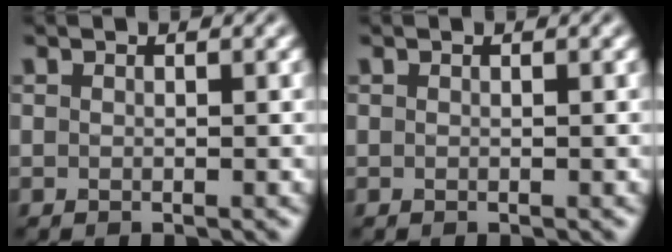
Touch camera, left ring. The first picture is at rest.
{"total": 0.0}